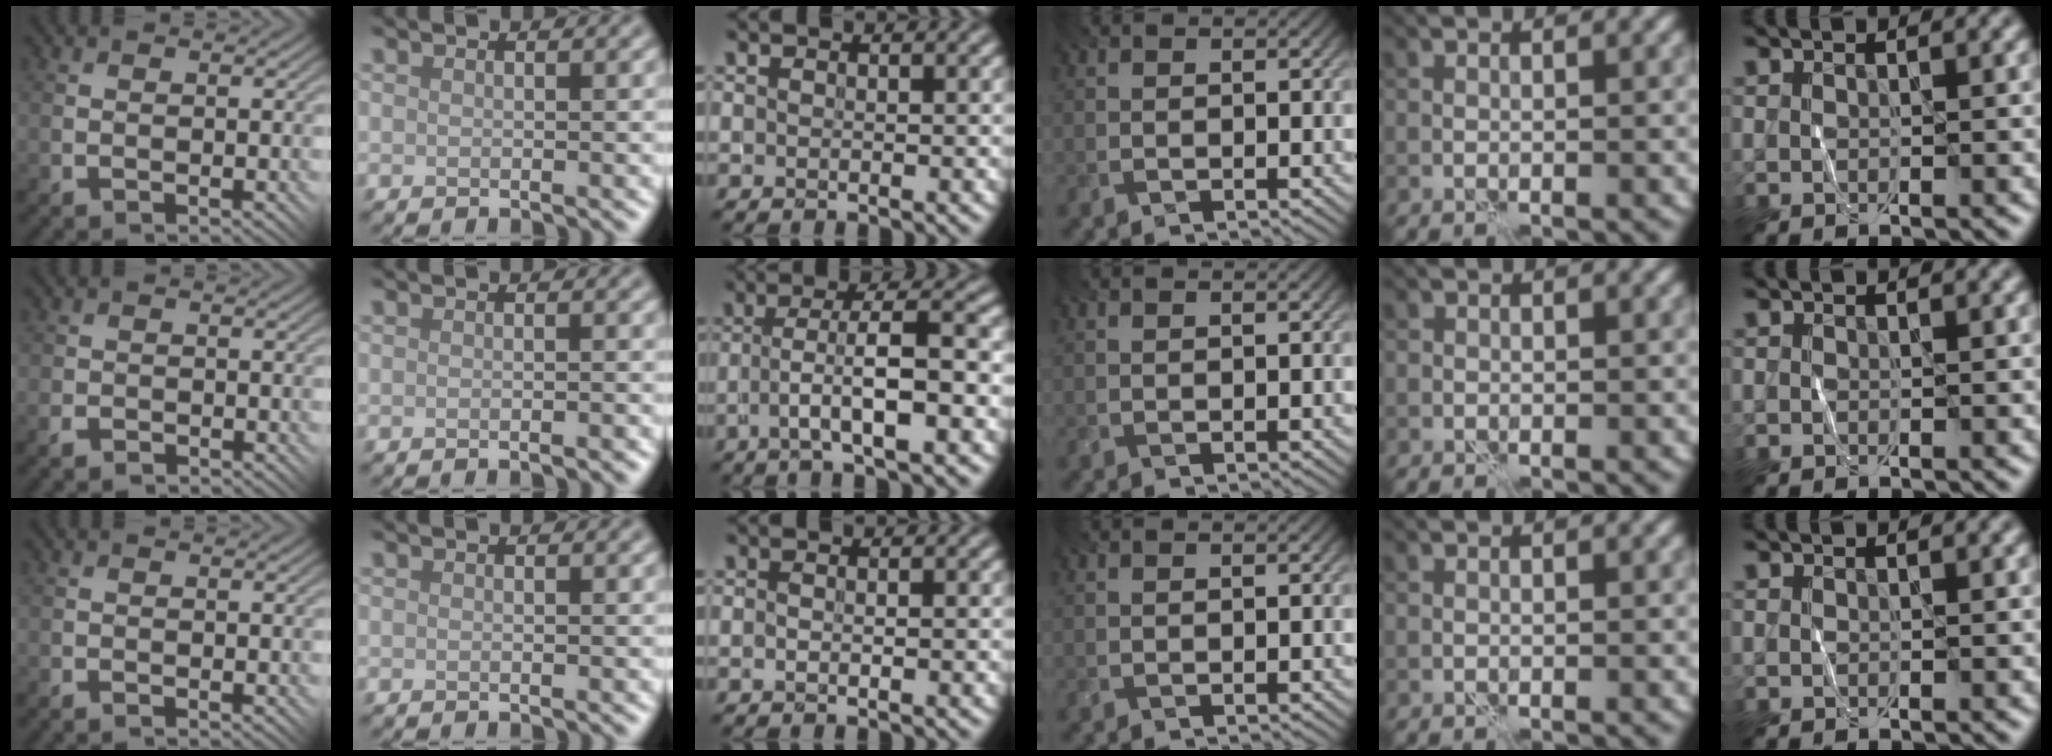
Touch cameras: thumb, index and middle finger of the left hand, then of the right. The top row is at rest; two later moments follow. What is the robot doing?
{"motion": "fold", "object": "shorts"}